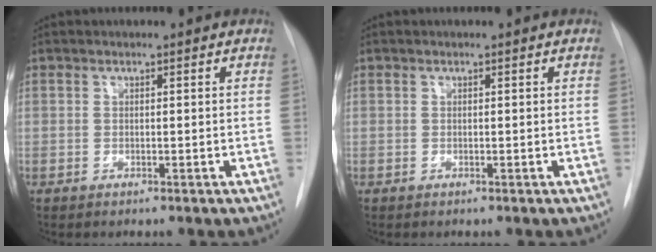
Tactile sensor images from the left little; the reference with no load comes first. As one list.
[{"total": 0.0}]